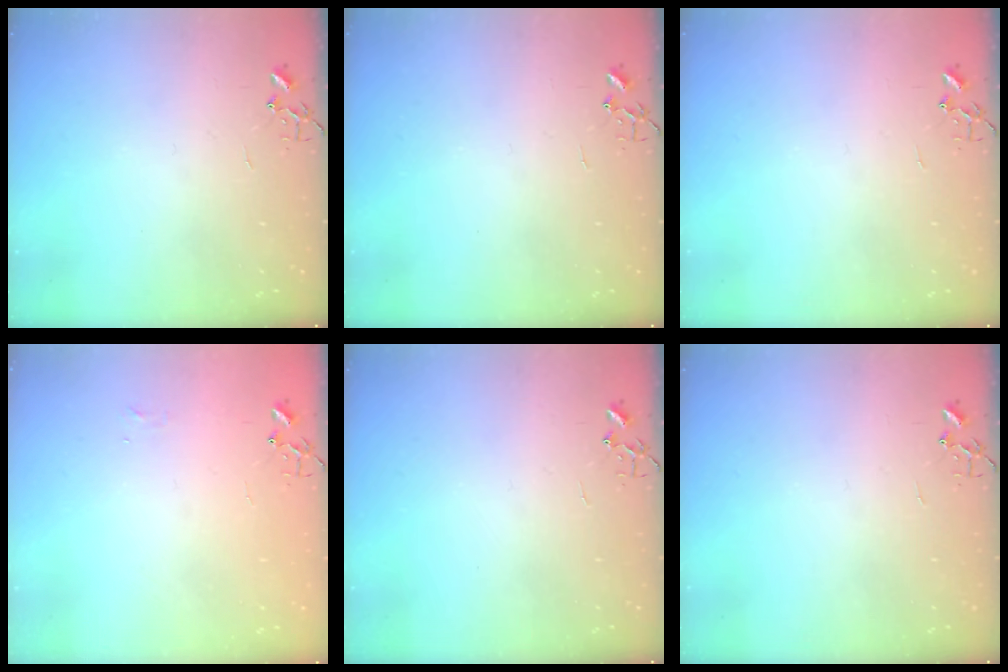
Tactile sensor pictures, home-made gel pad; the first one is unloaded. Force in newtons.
{"total": 0.0}
{"total": 0.0}
{"total": 3.8, "press": 3.8, "slide": 0.6}
{"total": 0.0}
{"total": 0.0}